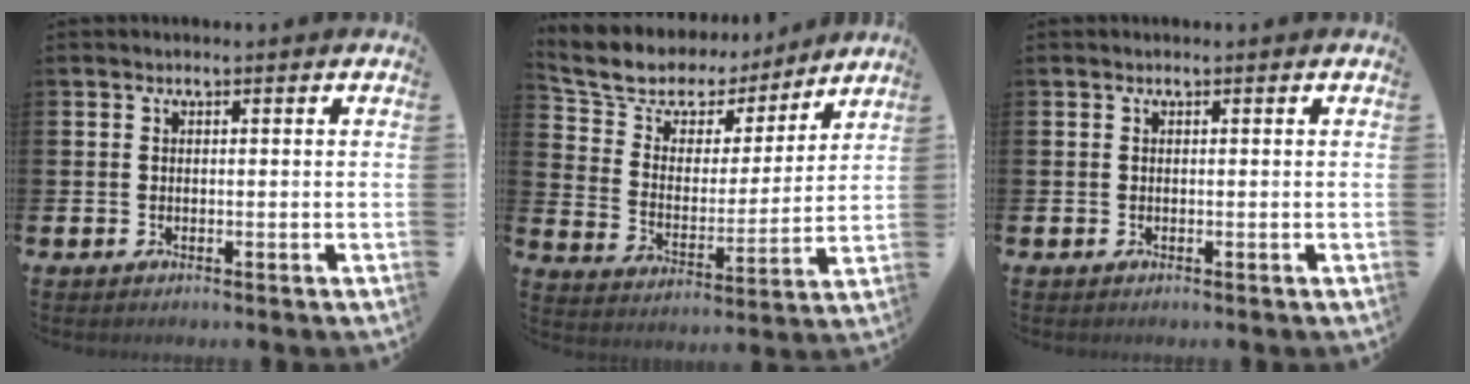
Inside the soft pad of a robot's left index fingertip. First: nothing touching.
{"total": 9.0, "force": [7.6, 4.4, 1.7], "torque": [-0.082, -0.048, 0.136]}
{"total": 0.0}